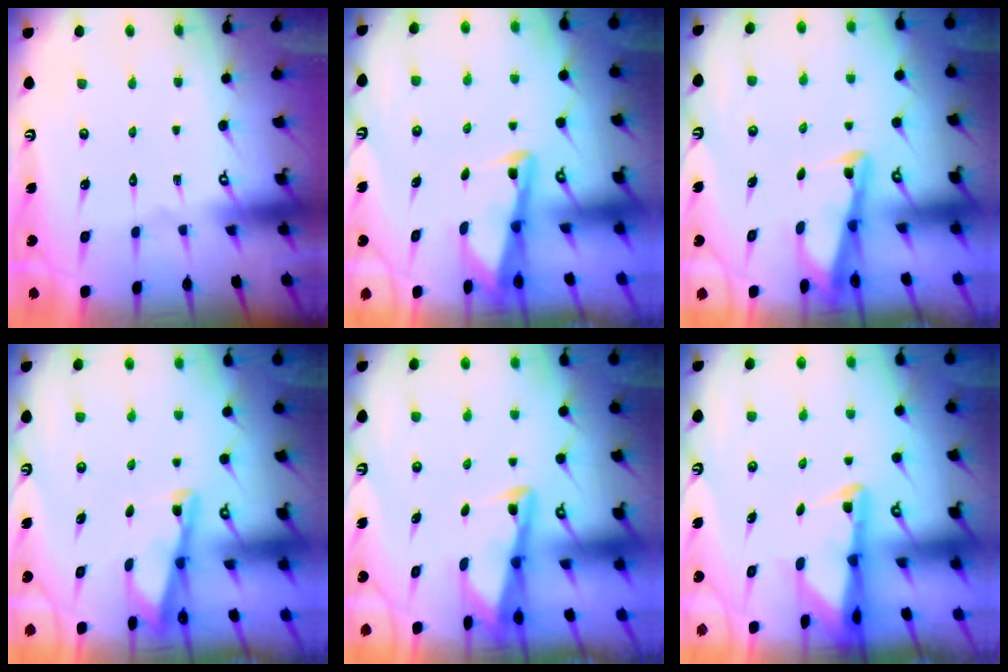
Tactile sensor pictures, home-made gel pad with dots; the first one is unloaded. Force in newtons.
{"total": 2.9, "press": 2.8, "slide": 0.4}
{"total": 2.8, "press": 2.8, "slide": 0.3}
{"total": 2.8, "press": 2.8, "slide": 0.2}
{"total": 3.0, "press": 2.9, "slide": 0.4}
{"total": 2.3, "press": 2.3, "slide": 0.5}